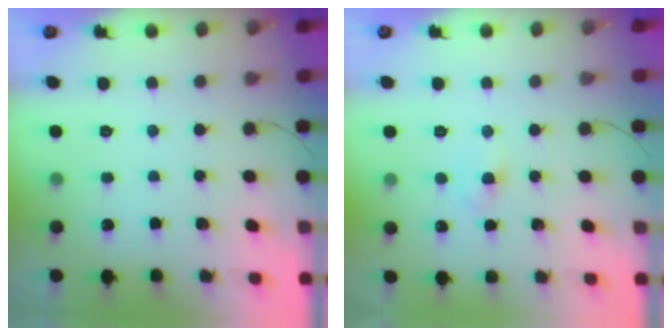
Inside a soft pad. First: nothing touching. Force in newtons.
{"total": 2.4, "press": 2.1, "slide": 1.0}